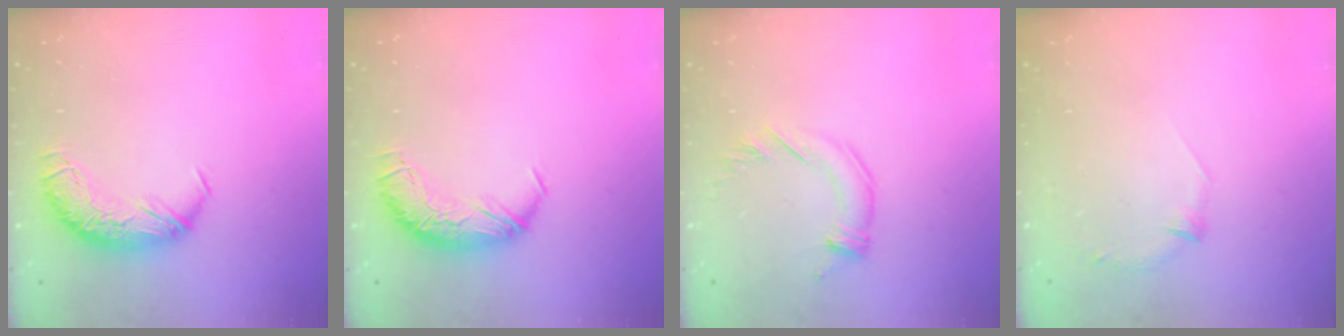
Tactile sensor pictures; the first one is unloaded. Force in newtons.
{"total": 0.0}
{"total": 3.2, "press": 3.1, "slide": 0.7}
{"total": 7.5, "press": 7.4, "slide": 0.7}